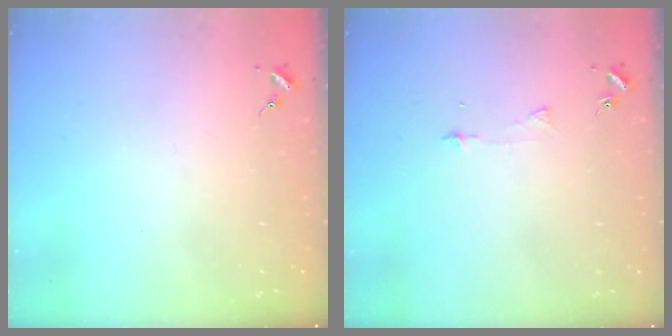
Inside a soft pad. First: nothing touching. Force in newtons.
{"total": 4.2, "press": 4.2, "slide": 0.5}